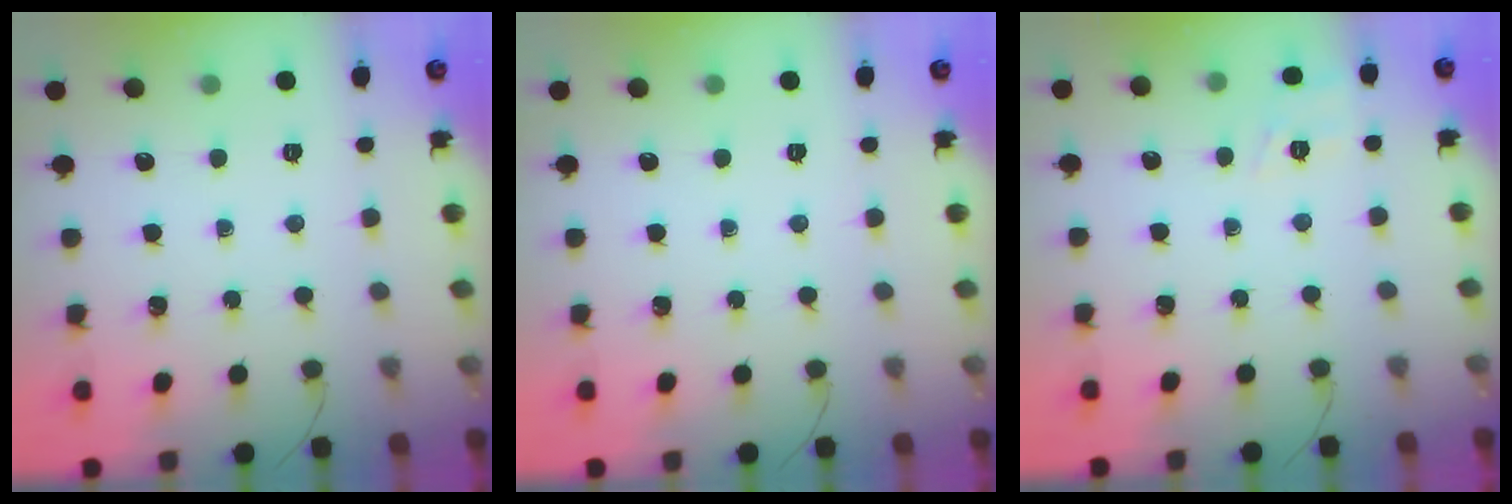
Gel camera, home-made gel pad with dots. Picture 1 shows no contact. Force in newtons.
{"total": 0.0}
{"total": 3.2, "press": 2.6, "slide": 1.8}